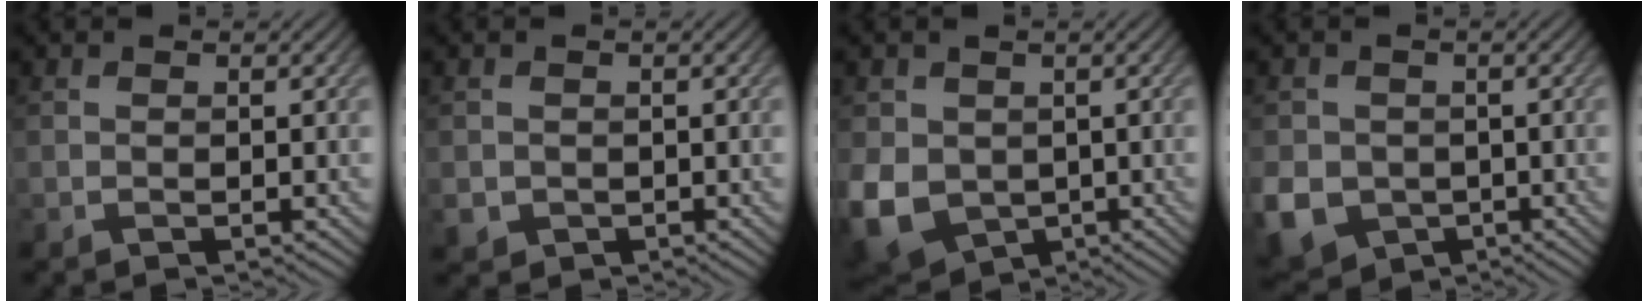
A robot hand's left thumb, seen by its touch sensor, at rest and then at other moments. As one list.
[{"total": 1.7, "force": [-0.3, 1.7, 0.3], "torque": [-0.011, -0.012, -0.006]}, {"total": 9.2, "force": [-0.9, 7.4, 5.4], "torque": [-0.156, -0.031, -0.011]}, {"total": 8.4, "force": [-2.5, 7.1, 3.7], "torque": [-0.107, -0.033, -0.055]}]